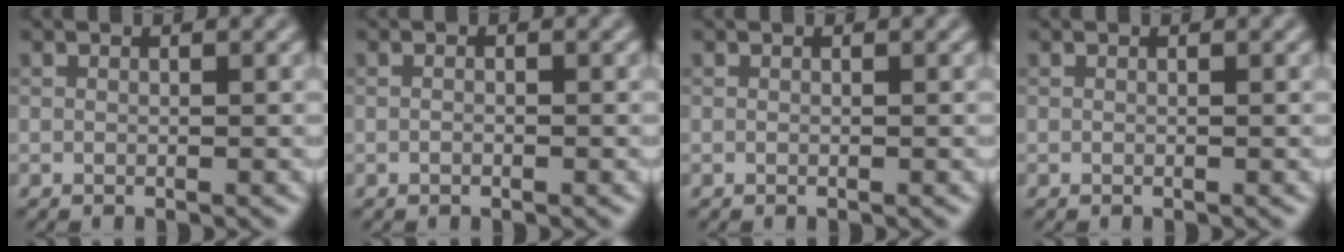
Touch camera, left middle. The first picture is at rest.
{"total": 0.5, "force": [-0.4, 0.1, 0.3], "torque": [-0.005, 0.000, -0.004]}
{"total": 0.0}
{"total": 0.0}